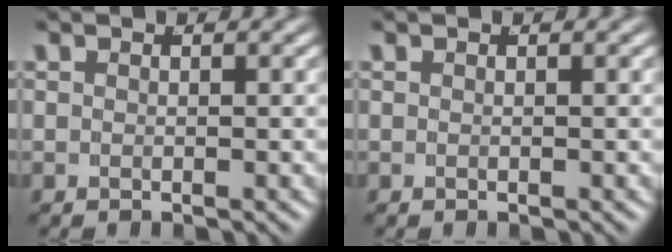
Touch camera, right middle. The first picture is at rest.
{"total": 0.0}